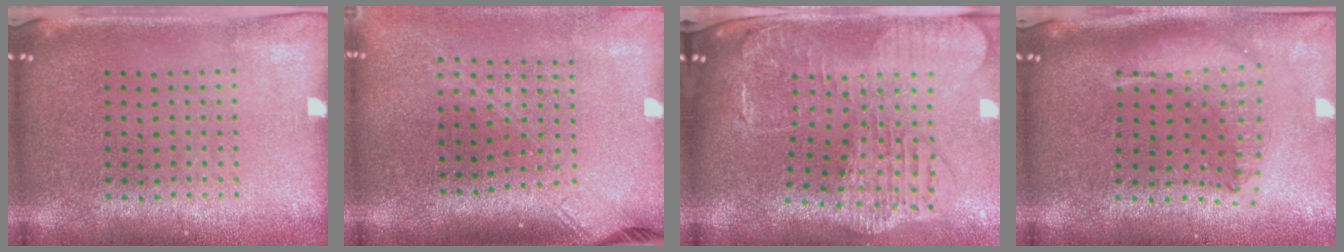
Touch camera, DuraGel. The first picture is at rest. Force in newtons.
{"total": 2.1, "press": 1.6, "slide": 1.4}
{"total": 2.9, "press": 2.5, "slide": 1.5}
{"total": 2.1, "press": 1.6, "slide": 1.3}